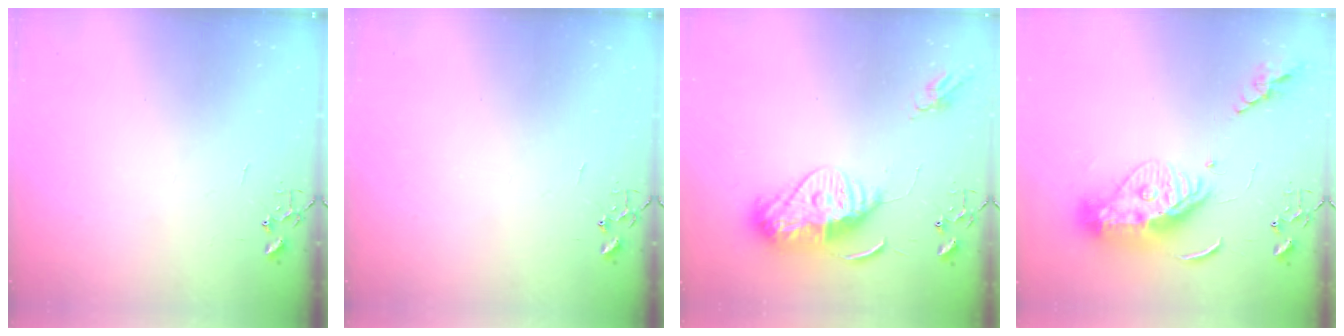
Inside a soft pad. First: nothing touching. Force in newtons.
{"total": 0.0}
{"total": 14.4, "press": 14.3, "slide": 1.2}
{"total": 14.7, "press": 14.6, "slide": 1.6}